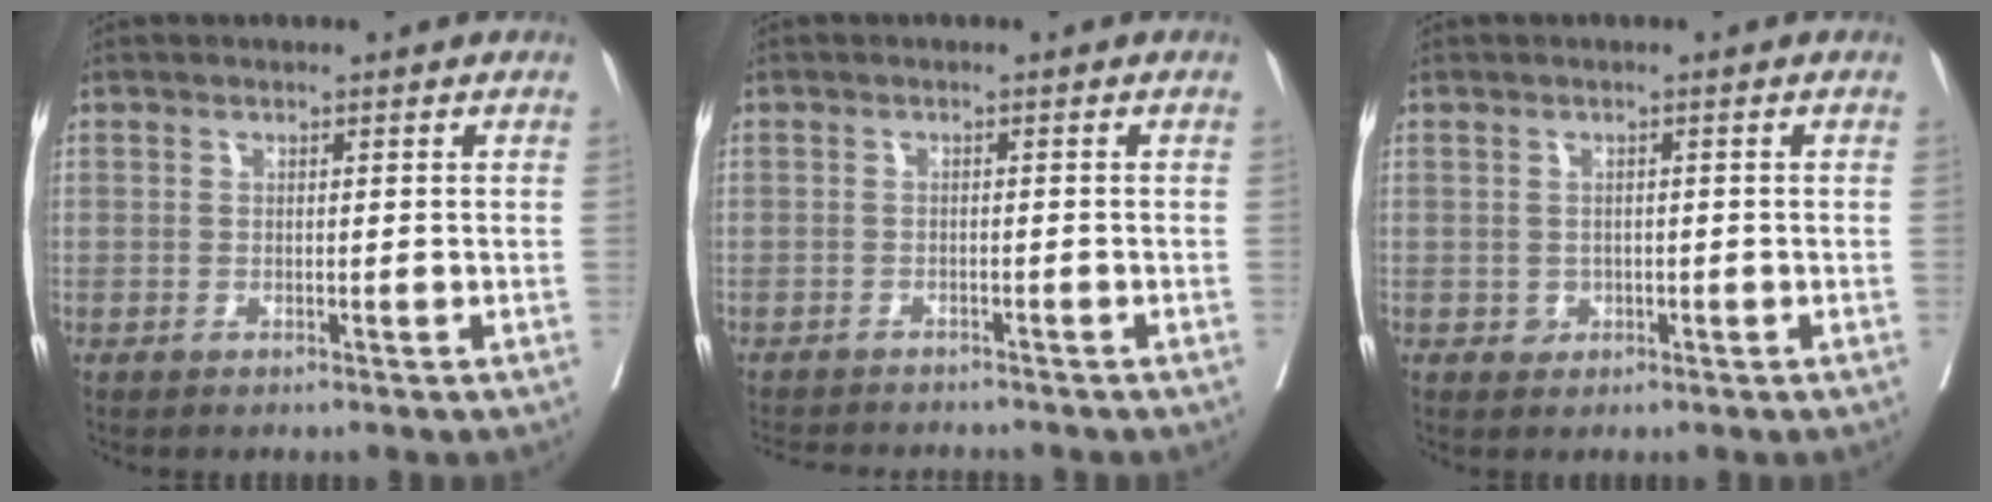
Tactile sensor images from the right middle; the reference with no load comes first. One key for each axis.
{"total": 7.5, "fx": -7.1, "fy": 1.3, "fz": 2.0, "tx": -0.030, "ty": -0.006, "tz": -0.099}
{"total": 1.4, "fx": -0.4, "fy": 1.3, "fz": 0.4, "tx": -0.004, "ty": 0.004, "tz": -0.002}